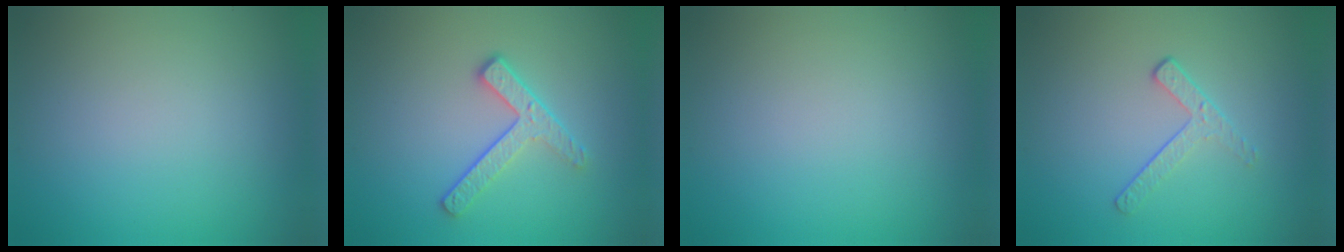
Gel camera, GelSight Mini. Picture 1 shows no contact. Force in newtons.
{"total": 2.9, "press": 2.3, "slide": 1.7}
{"total": 0.0}
{"total": 1.8, "press": 1.1, "slide": 1.4}